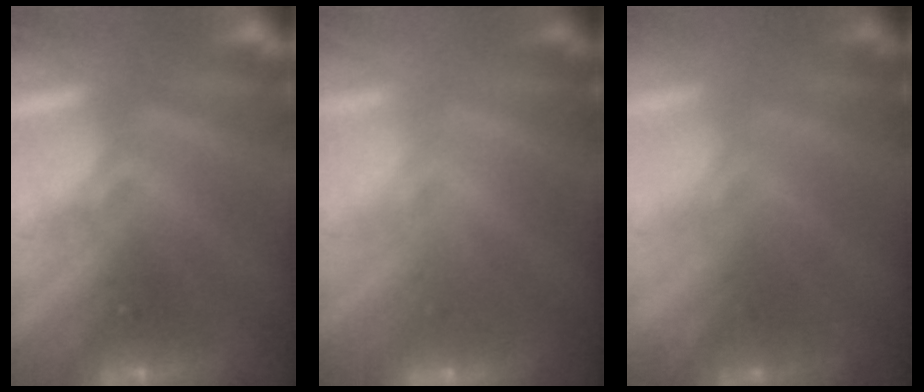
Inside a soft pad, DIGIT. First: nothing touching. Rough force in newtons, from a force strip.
{"total": 2.3}
{"total": 1.8}